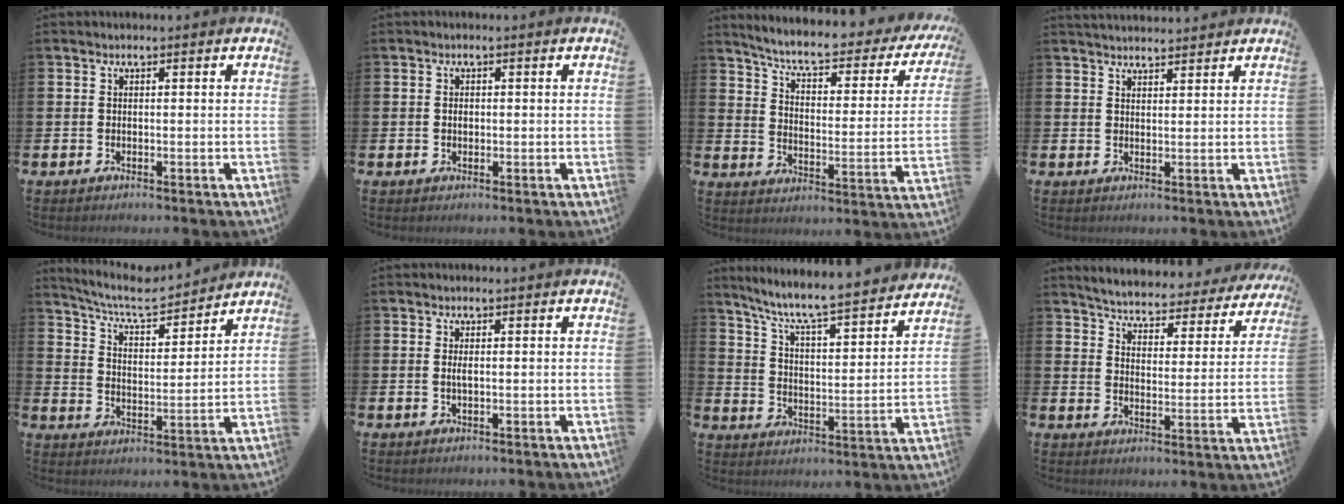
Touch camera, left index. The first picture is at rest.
{"total": 0.9, "force": [0.0, 0.6, 0.6], "torque": [0.001, -0.001, -0.005]}
{"total": 6.3, "force": [5.4, 1.3, 3.1], "torque": [-0.077, -0.045, 0.082]}
{"total": 2.6, "force": [2.6, 0.3, 0.1], "torque": [-0.007, -0.009, 0.047]}
{"total": 7.4, "force": [6.9, 1.5, 2.3], "torque": [-0.073, -0.044, 0.118]}
{"total": 1.0, "force": [0.1, 0.3, 0.9], "torque": [-0.011, -0.001, -0.001]}
{"total": 8.0, "force": [7.4, 0.5, 3.1], "torque": [-0.092, -0.061, 0.121]}
{"total": 4.3, "force": [4.3, 0.5, 0.6], "torque": [-0.036, -0.038, 0.066]}